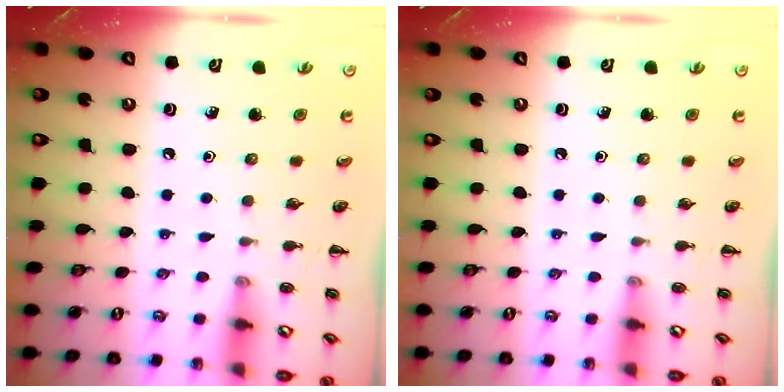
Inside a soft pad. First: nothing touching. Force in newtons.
{"total": 0.0}